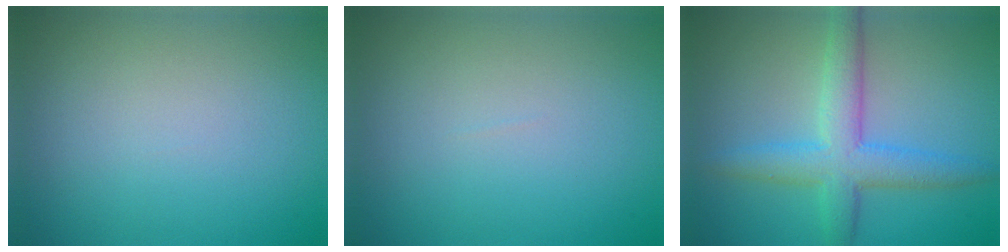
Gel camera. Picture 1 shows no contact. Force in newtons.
{"total": 0.0}
{"total": 5.2, "press": 5.2, "slide": 0.3}